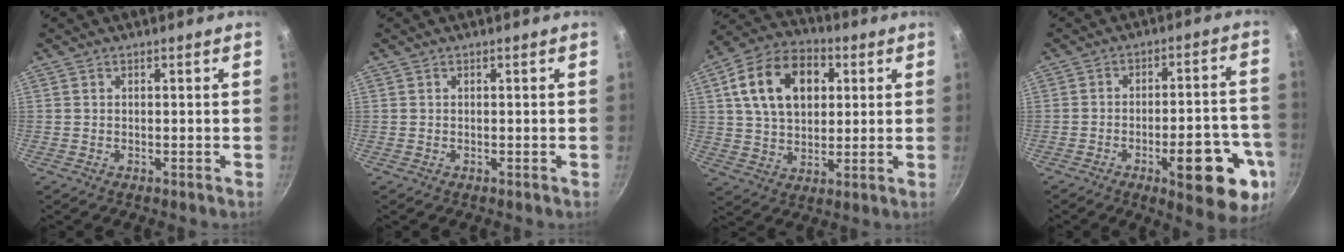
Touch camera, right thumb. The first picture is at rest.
{"total": 0.0}
{"total": 16.6, "force": [4.6, 11.4, 11.3], "torque": [-0.166, 0.010, 0.067]}
{"total": 17.1, "force": [-6.9, 5.9, 14.5], "torque": [-0.149, 0.026, -0.087]}